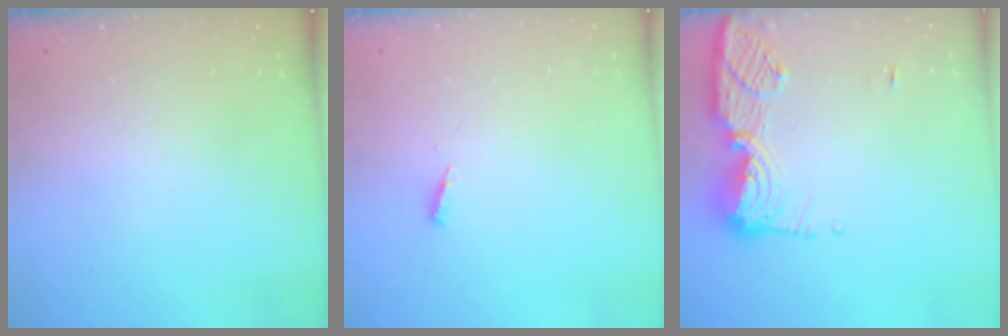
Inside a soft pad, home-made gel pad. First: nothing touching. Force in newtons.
{"total": 3.5, "press": 3.4, "slide": 0.3}
{"total": 12.0, "press": 12.0, "slide": 1.1}